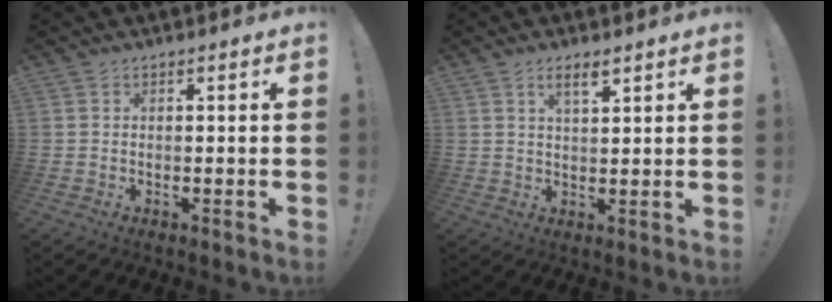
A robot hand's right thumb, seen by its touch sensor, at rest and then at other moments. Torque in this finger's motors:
{"motor_torque": [0.02, 0.20, 0.60, 0.33, 0.28]}